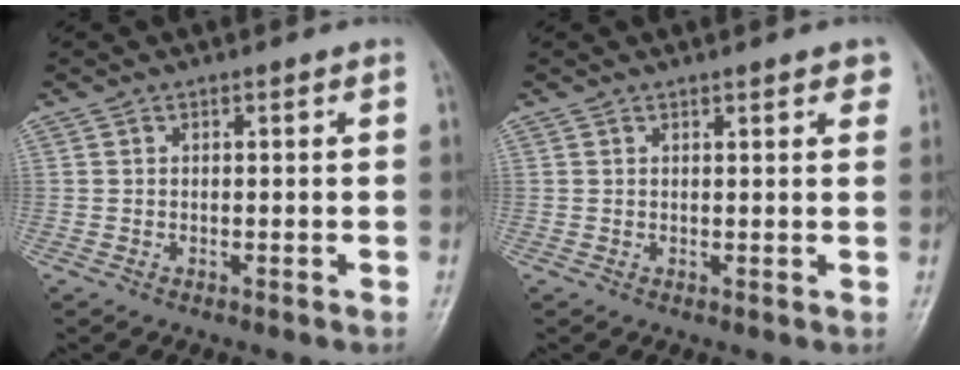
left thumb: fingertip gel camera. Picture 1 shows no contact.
{"total": 2.8, "force": [1.7, 0.8, 2.0], "torque": [-0.016, -0.003, 0.017]}